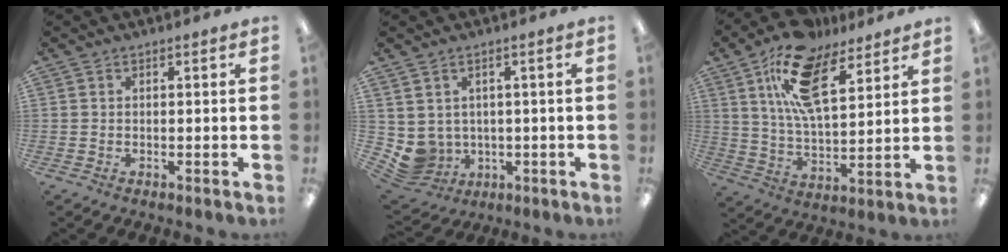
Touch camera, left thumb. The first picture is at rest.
{"total": 4.9, "force": [0.9, 4.7, 1.2], "torque": [-0.058, -0.012, 0.020]}
{"total": 18.0, "force": [10.6, 8.1, 12.1], "torque": [-0.212, -0.032, 0.185]}